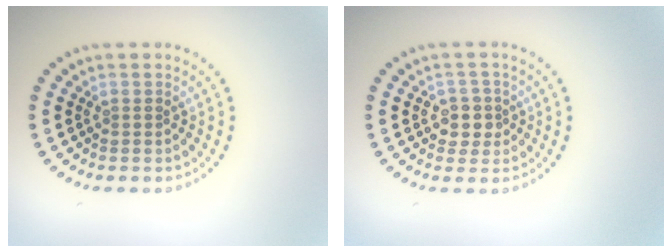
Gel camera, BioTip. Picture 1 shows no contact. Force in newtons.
{"total": 2.2, "press": 2.0, "slide": 0.8}